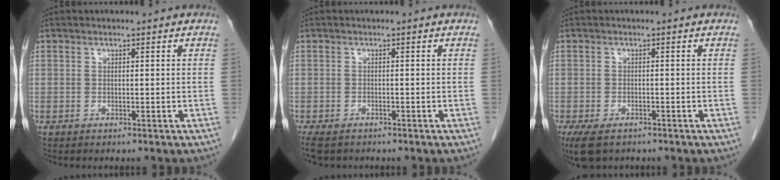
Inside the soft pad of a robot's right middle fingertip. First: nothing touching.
{"total": 4.4, "force": [-3.5, 2.0, 1.8], "torque": [-0.032, -0.008, -0.056]}
{"total": 5.1, "force": [-3.6, 2.3, 2.7], "torque": [-0.055, -0.010, -0.058]}